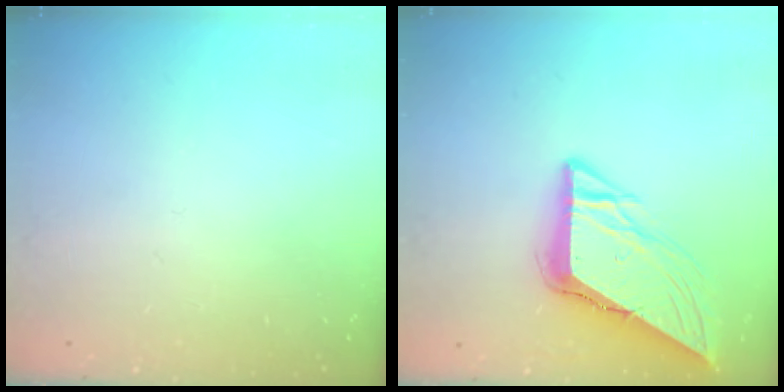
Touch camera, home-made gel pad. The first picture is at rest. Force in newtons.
{"total": 10.7, "press": 10.6, "slide": 1.3}